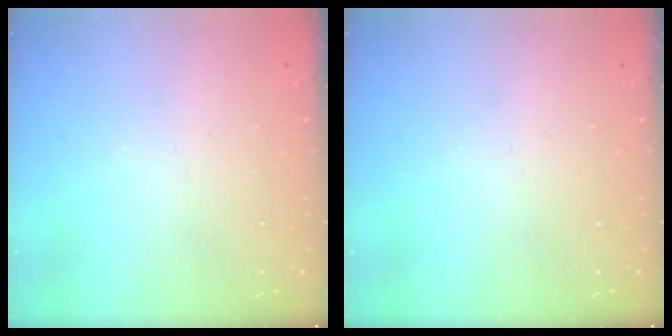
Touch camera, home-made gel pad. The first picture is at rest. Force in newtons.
{"total": 0.0}